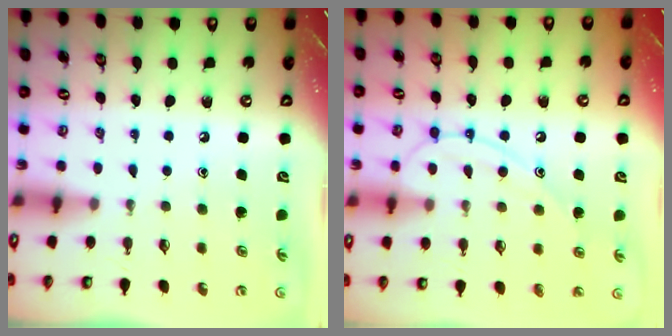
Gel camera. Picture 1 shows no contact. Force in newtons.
{"total": 13.2, "press": 13.2, "slide": 1.2}